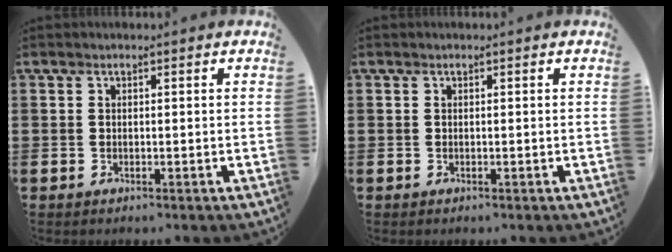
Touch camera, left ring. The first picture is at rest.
{"total": 0.0}